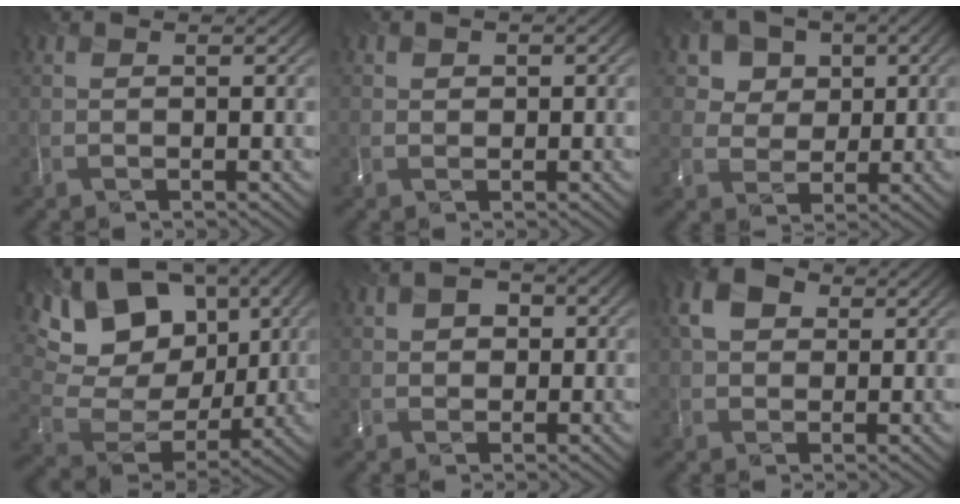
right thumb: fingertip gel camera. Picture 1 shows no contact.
{"total": 0.8, "force": [0.2, 0.8, 0.2], "torque": [0.007, -0.005, 0.012]}
{"total": 7.4, "force": [3.7, 6.0, 2.2], "torque": [-0.071, -0.012, 0.072]}
{"total": 18.5, "force": [8.3, 13.0, 10.2], "torque": [-0.221, 0.035, 0.162]}
{"total": 2.8, "force": [0.6, 2.4, 1.2], "torque": [-0.012, -0.004, 0.011]}
{"total": 4.3, "force": [1.2, 3.5, 2.2], "torque": [-0.051, 0.002, 0.024]}